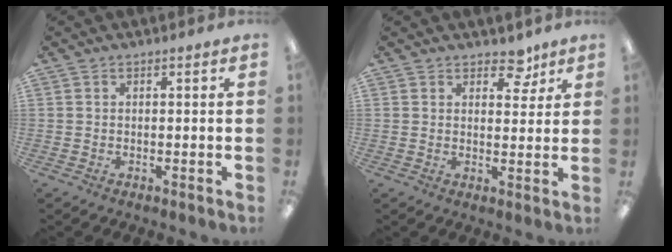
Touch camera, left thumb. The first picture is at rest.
{"total": 5.4, "force": [3.9, 2.9, 2.3], "torque": [-0.008, -0.022, 0.062]}